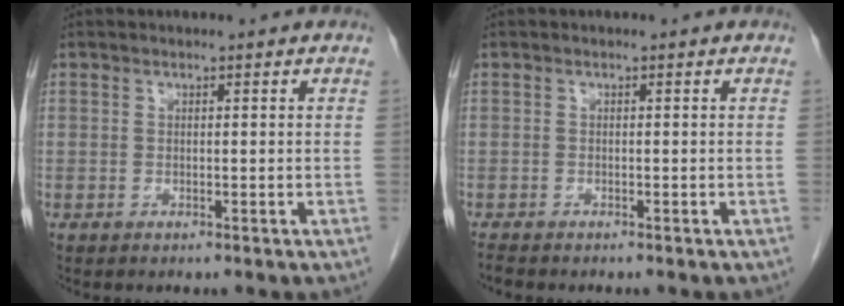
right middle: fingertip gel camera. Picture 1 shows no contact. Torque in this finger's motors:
{"motor_torque": [0.17, 0.00, -0.02, 0.00]}